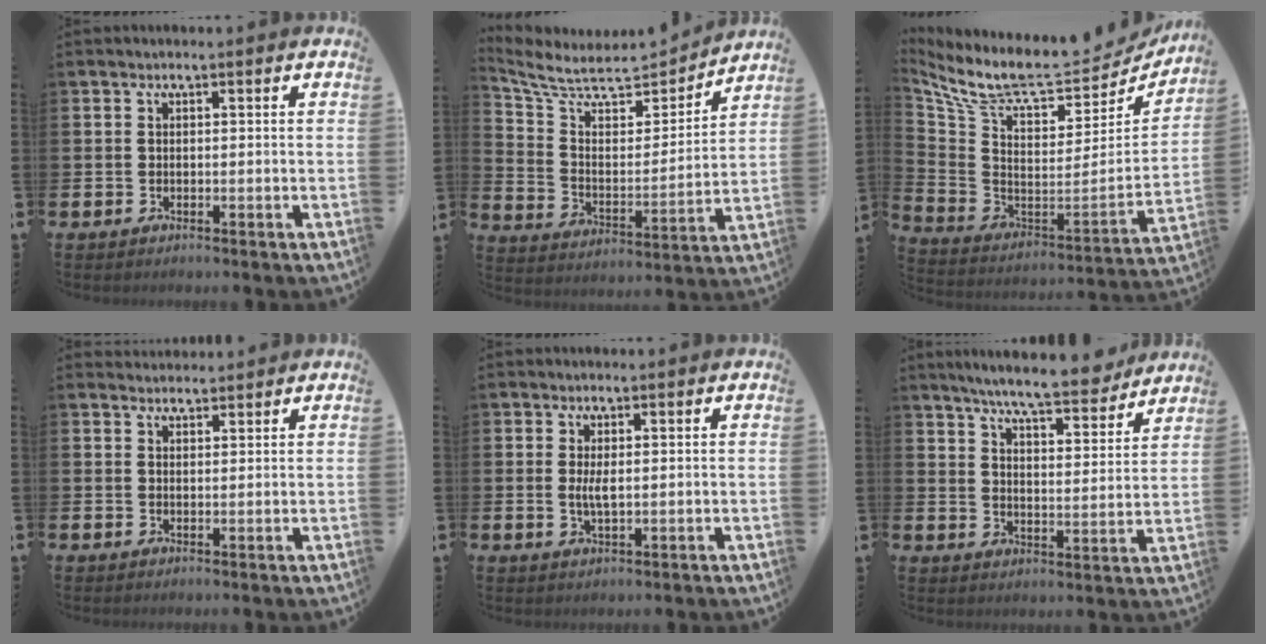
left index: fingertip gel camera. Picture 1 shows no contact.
{"total": 7.2, "force": [6.5, 2.3, 2.0], "torque": [-0.081, -0.058, 0.110]}
{"total": 9.0, "force": [7.3, 2.5, 4.7], "torque": [-0.118, -0.057, 0.120]}
{"total": 1.9, "force": [1.9, 0.6, 0.0], "torque": [0.009, -0.011, 0.032]}
{"total": 2.2, "force": [0.3, 0.7, 2.1], "torque": [-0.033, -0.002, 0.003]}
{"total": 8.1, "force": [7.6, 0.4, 2.9], "torque": [-0.066, -0.048, 0.130]}